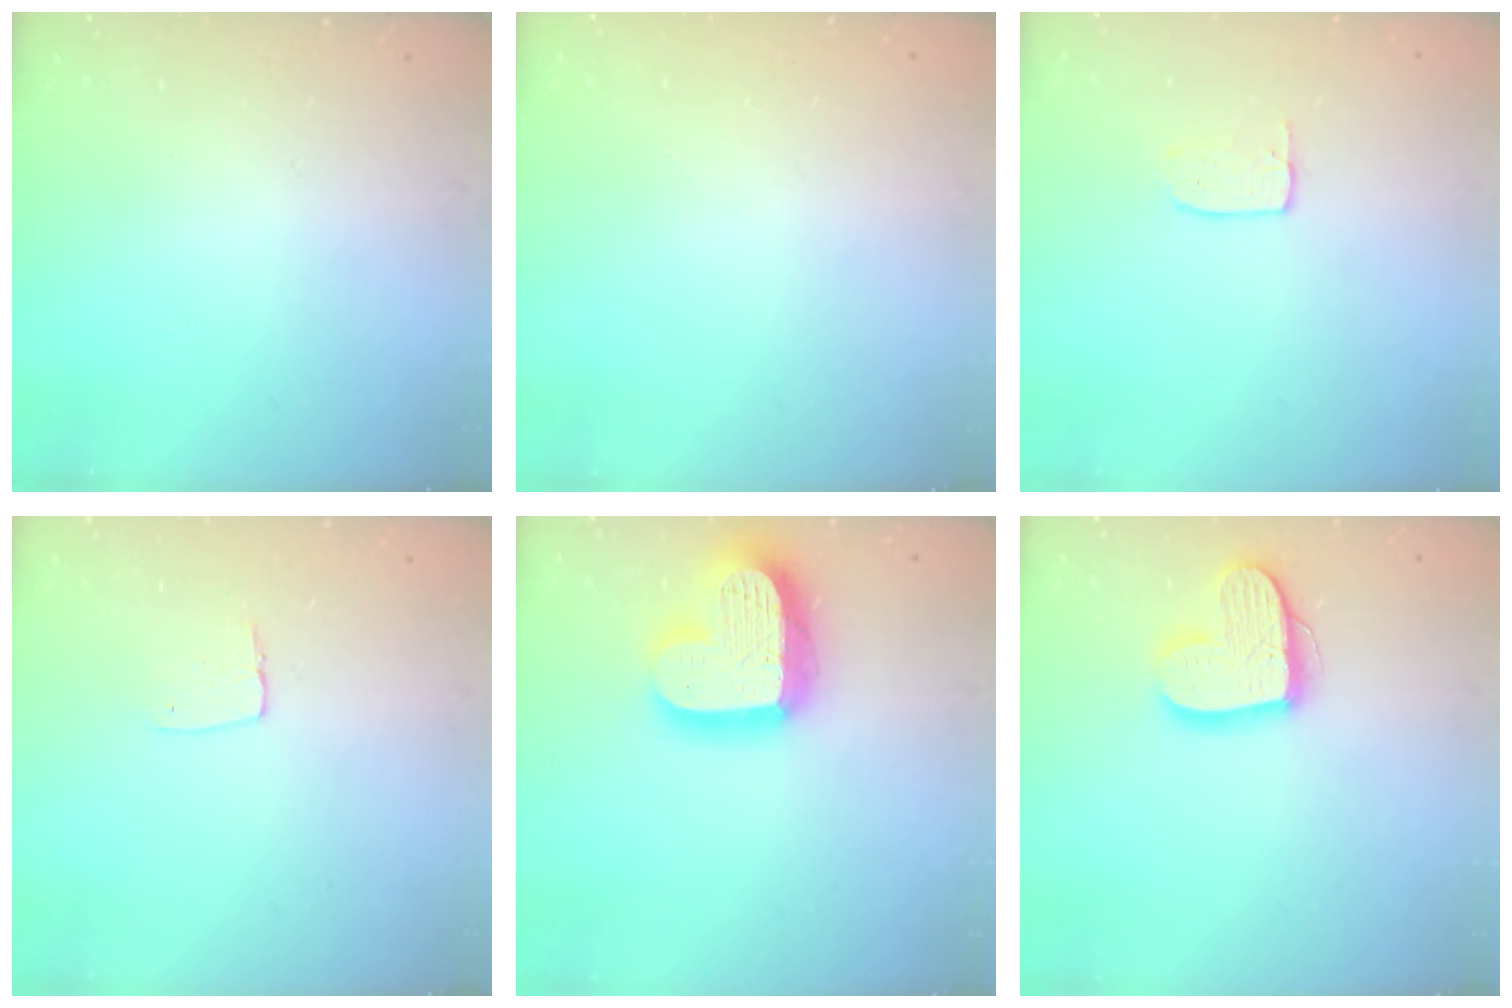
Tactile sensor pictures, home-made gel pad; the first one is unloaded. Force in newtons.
{"total": 0.0}
{"total": 3.5, "press": 3.5, "slide": 0.2}
{"total": 4.9, "press": 4.8, "slide": 0.3}
{"total": 19.5, "press": 19.4, "slide": 1.7}
{"total": 15.0, "press": 14.9, "slide": 1.1}